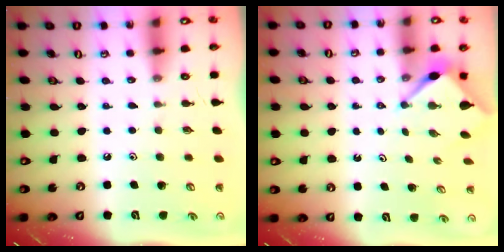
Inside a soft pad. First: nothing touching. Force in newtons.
{"total": 2.9, "press": 2.9, "slide": 0.3}